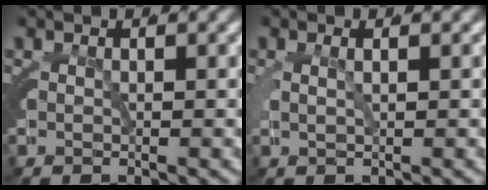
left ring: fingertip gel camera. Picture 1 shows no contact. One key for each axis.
{"total": 1.1, "fx": 0.3, "fy": 0.2, "fz": 1.0, "tx": -0.023, "ty": 0.000, "tz": 0.007}